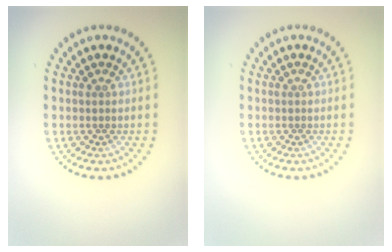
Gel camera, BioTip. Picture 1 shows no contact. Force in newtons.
{"total": 0.0}